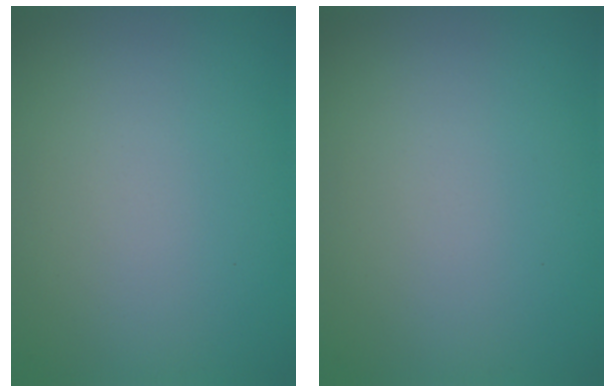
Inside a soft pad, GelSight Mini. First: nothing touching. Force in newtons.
{"total": 0.0}